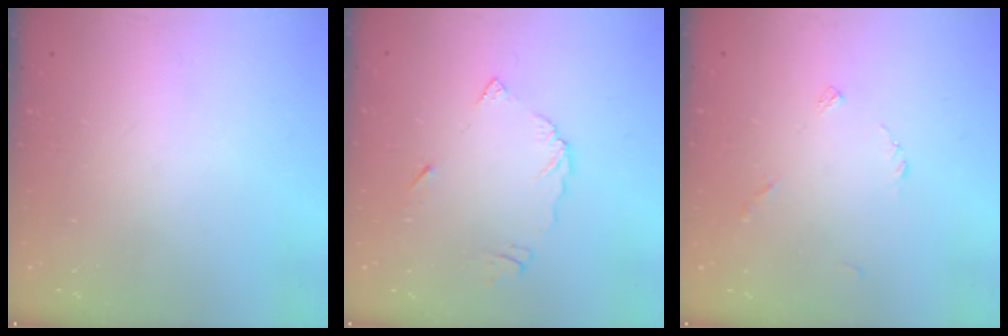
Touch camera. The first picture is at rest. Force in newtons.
{"total": 7.1, "press": 7.1, "slide": 0.9}
{"total": 4.2, "press": 4.2, "slide": 0.4}